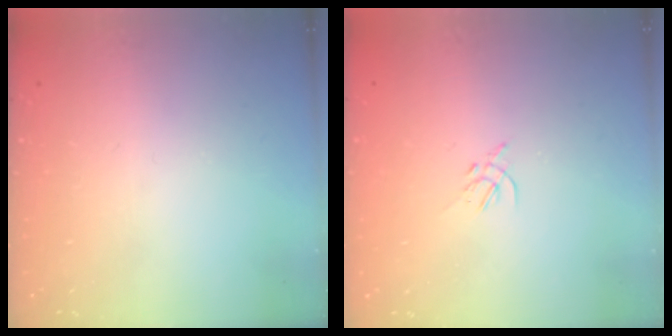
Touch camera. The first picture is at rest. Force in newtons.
{"total": 1.4, "press": 1.3, "slide": 0.5}